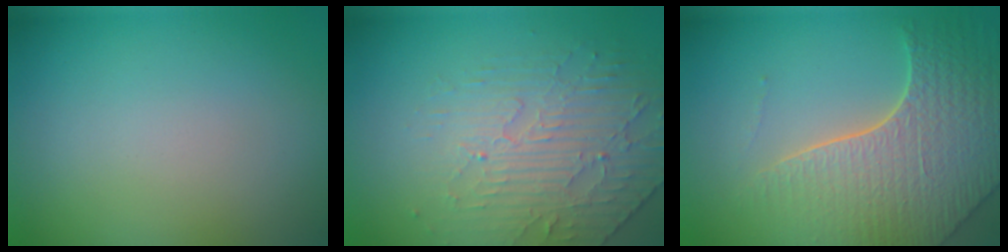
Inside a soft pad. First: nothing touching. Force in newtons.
{"total": 4.7, "press": 3.4, "slide": 3.2}
{"total": 6.8, "press": 5.5, "slide": 3.9}